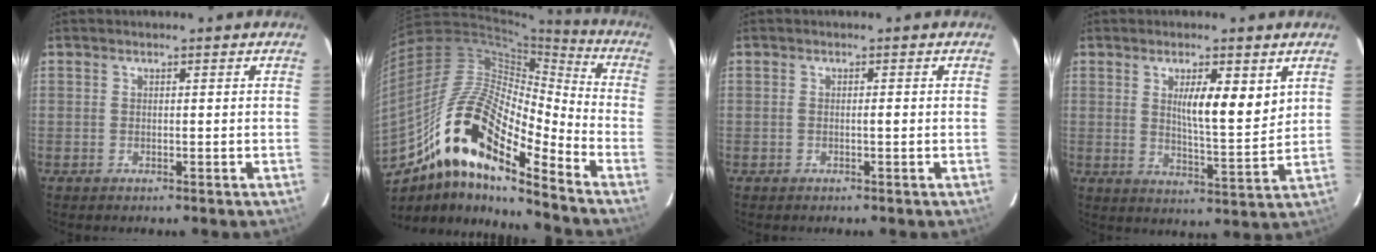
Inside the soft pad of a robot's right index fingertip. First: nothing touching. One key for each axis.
{"total": 19.5, "fx": -11.1, "fy": 5.1, "fz": 15.3, "tx": -0.296, "ty": 0.026, "tz": -0.189}
{"total": 0.8, "fx": -0.1, "fy": 0.1, "fz": 0.8, "tx": -0.013, "ty": 0.001, "tz": -0.003}
{"total": 8.1, "fx": 3.1, "fy": 1.6, "fz": 7.3, "tx": -0.115, "ty": -0.011, "tz": 0.050}